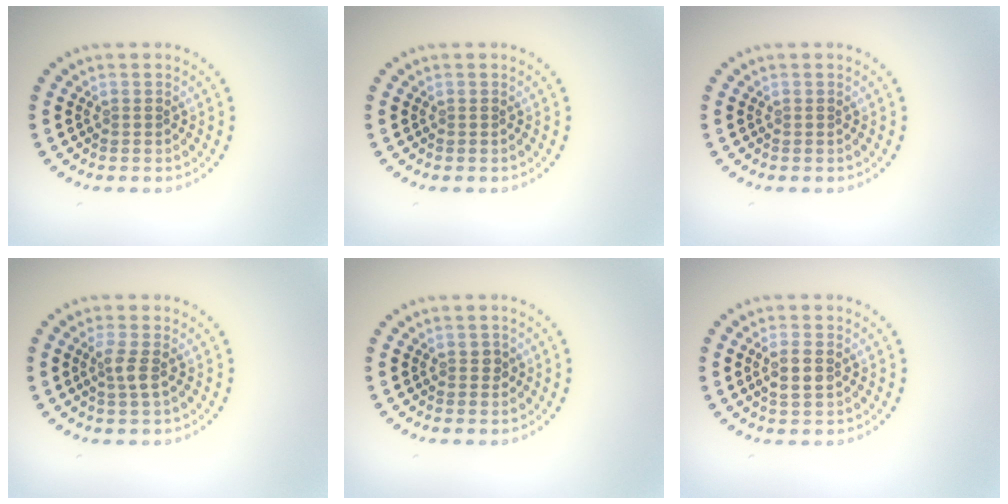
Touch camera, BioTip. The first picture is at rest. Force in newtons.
{"total": 0.0}
{"total": 0.0}
{"total": 1.7, "press": 1.4, "slide": 1.0}
{"total": 0.8, "press": 0.8, "slide": 0.2}
{"total": 2.0, "press": 2.0, "slide": 0.6}